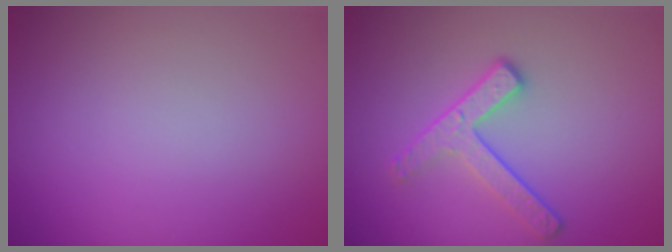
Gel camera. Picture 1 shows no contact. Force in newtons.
{"total": 2.9, "press": 2.4, "slide": 1.6}